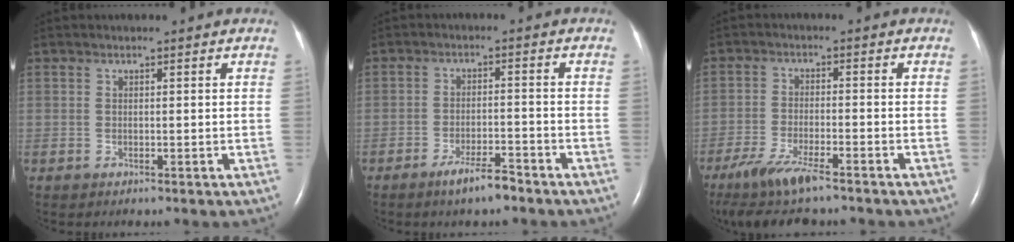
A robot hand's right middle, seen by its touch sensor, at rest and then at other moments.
{"total": 4.7, "force": [-3.6, 0.6, 2.9], "torque": [-0.055, -0.003, -0.064]}
{"total": 8.9, "force": [-6.6, 1.3, 5.8], "torque": [-0.117, -0.025, -0.116]}